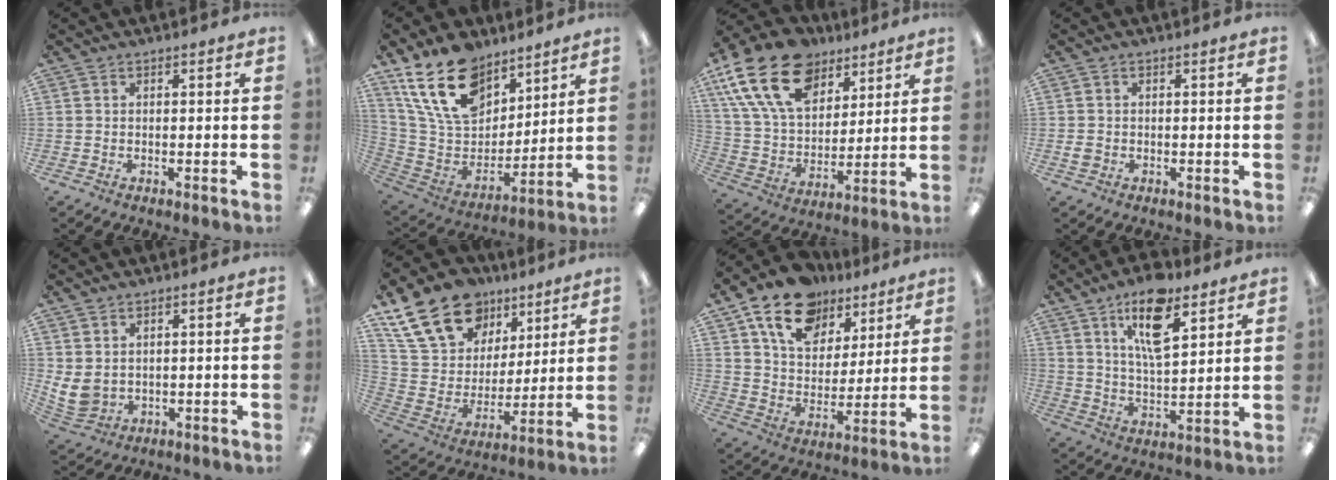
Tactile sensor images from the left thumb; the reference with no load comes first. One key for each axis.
{"total": 21.1, "fx": 13.5, "fy": 12.4, "fz": 10.6, "tx": -0.202, "ty": -0.059, "tz": 0.252}
{"total": 22.9, "fx": 12.7, "fy": 14.1, "fz": 12.9, "tx": -0.254, "ty": -0.055, "tz": 0.231}
{"total": 1.6, "fx": -0.3, "fy": 1.3, "fz": 0.9, "tx": -0.014, "ty": 0.005, "tz": -0.006}
{"total": 5.6, "fx": 2.1, "fy": 4.1, "fz": 3.1, "tx": -0.080, "ty": -0.011, "tz": 0.042}
{"total": 21.8, "fx": 13.2, "fy": 14.2, "fz": 9.9, "tx": -0.182, "ty": -0.055, "tz": 0.247}
{"total": 17.2, "fx": 11.2, "fy": 10.6, "fz": 7.6, "tx": -0.135, "ty": -0.053, "tz": 0.206}
{"total": 14.5, "fx": 9.0, "fy": 5.8, "fz": 9.8, "tx": -0.160, "ty": -0.031, "tz": 0.151}